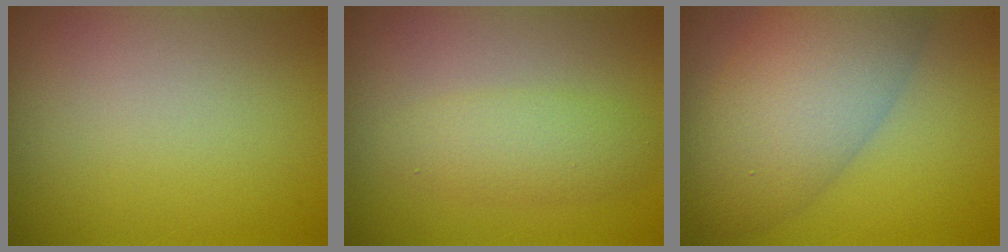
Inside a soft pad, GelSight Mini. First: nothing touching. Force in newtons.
{"total": 2.8, "press": 2.8, "slide": 0.1}
{"total": 8.0, "press": 8.0, "slide": 0.5}